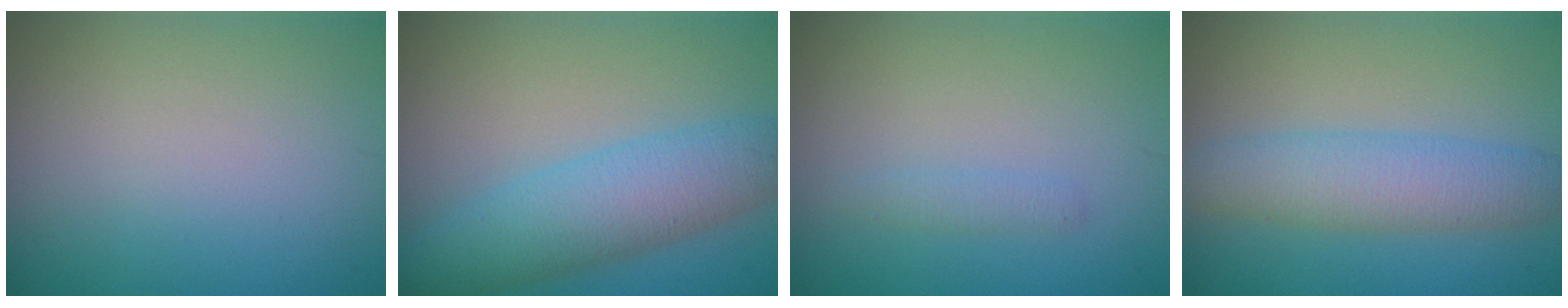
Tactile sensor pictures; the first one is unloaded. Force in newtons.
{"total": 5.7, "press": 5.7, "slide": 0.3}
{"total": 0.9, "press": 0.9, "slide": 0.0}
{"total": 4.7, "press": 4.7, "slide": 0.1}